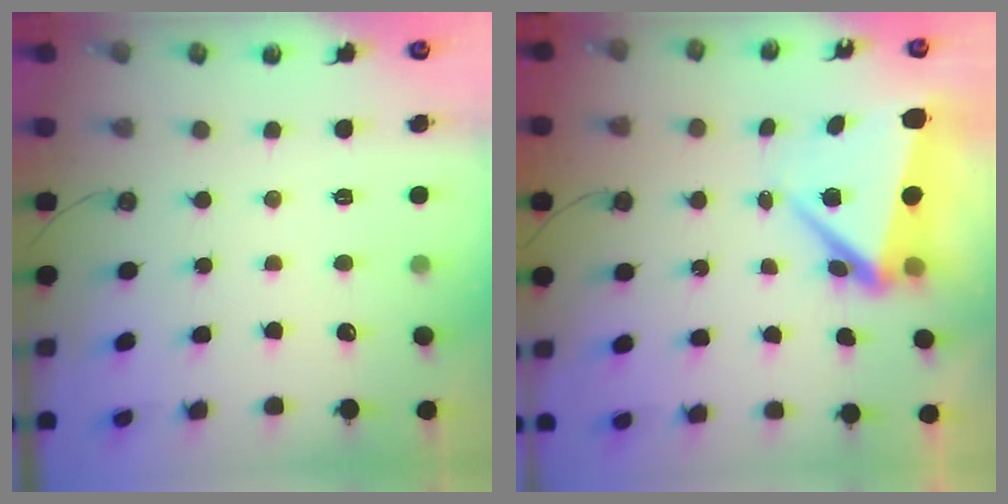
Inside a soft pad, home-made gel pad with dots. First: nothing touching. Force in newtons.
{"total": 8.1, "press": 8.1, "slide": 0.4}